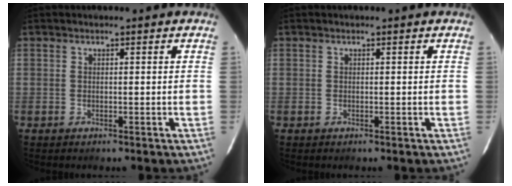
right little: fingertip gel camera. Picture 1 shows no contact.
{"total": 0.0}